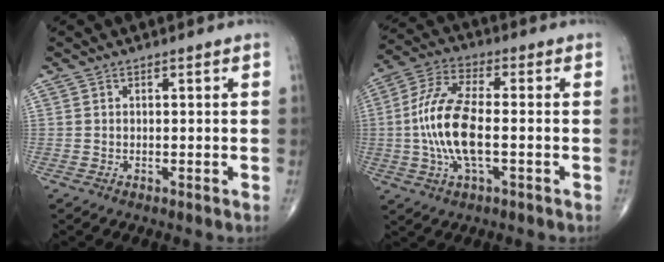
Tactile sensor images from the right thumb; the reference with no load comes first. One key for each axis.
{"total": 13.1, "fx": -1.4, "fy": 4.9, "fz": 12.0, "tx": -0.263, "ty": 0.020, "tz": -0.031}